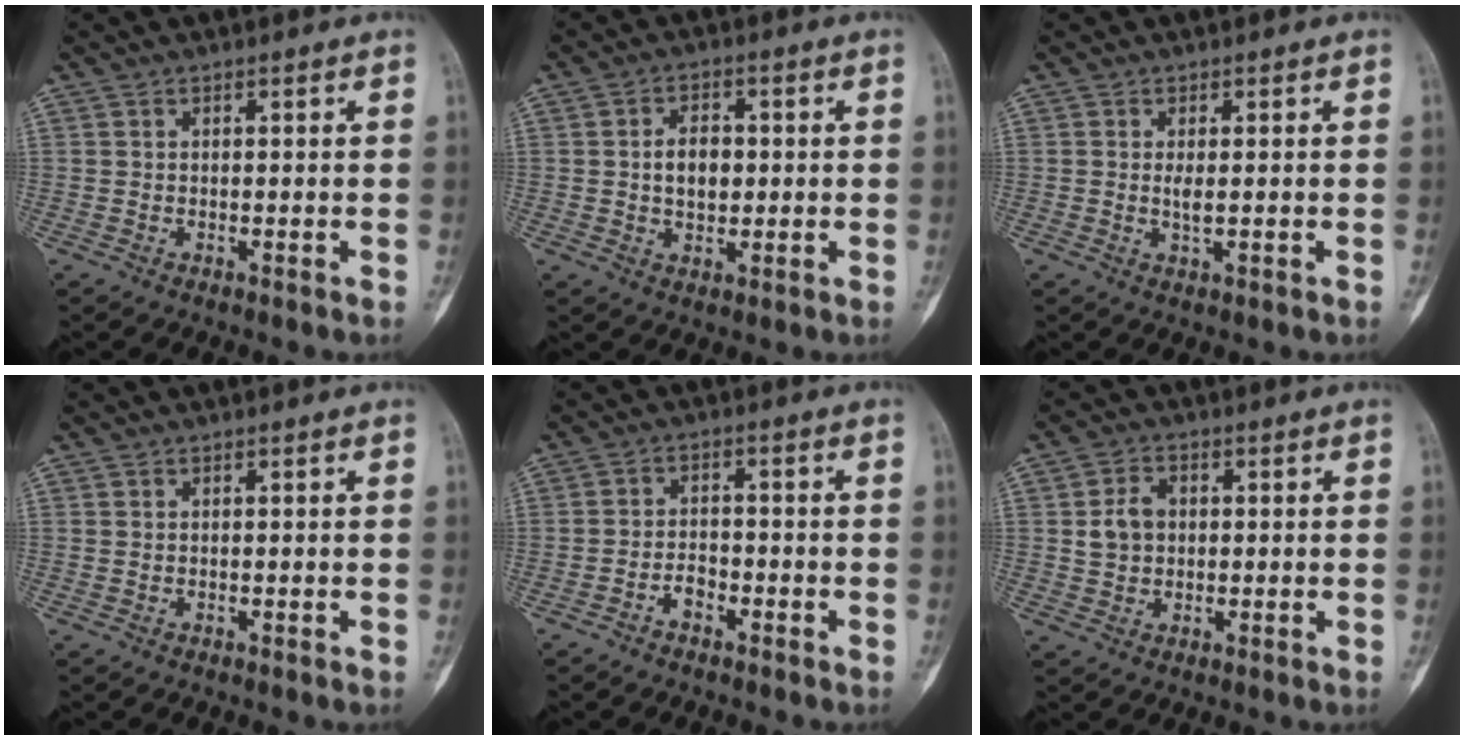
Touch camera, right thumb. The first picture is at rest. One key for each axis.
{"total": 5.8, "fx": 0.2, "fy": 3.9, "fz": 4.4, "tx": -0.054, "ty": 0.004, "tz": 0.002}
{"total": 2.0, "fx": 0.0, "fy": 0.5, "fz": 1.9, "tx": -0.042, "ty": -0.005, "tz": 0.003}
{"total": 0.0}
{"total": 3.2, "fx": -2.0, "fy": 1.9, "fz": 1.6, "tx": -0.021, "ty": 0.019, "tz": -0.036}
{"total": 5.3, "fx": 0.6, "fy": 4.2, "fz": 3.2, "tx": -0.040, "ty": 0.006, "tz": 0.010}